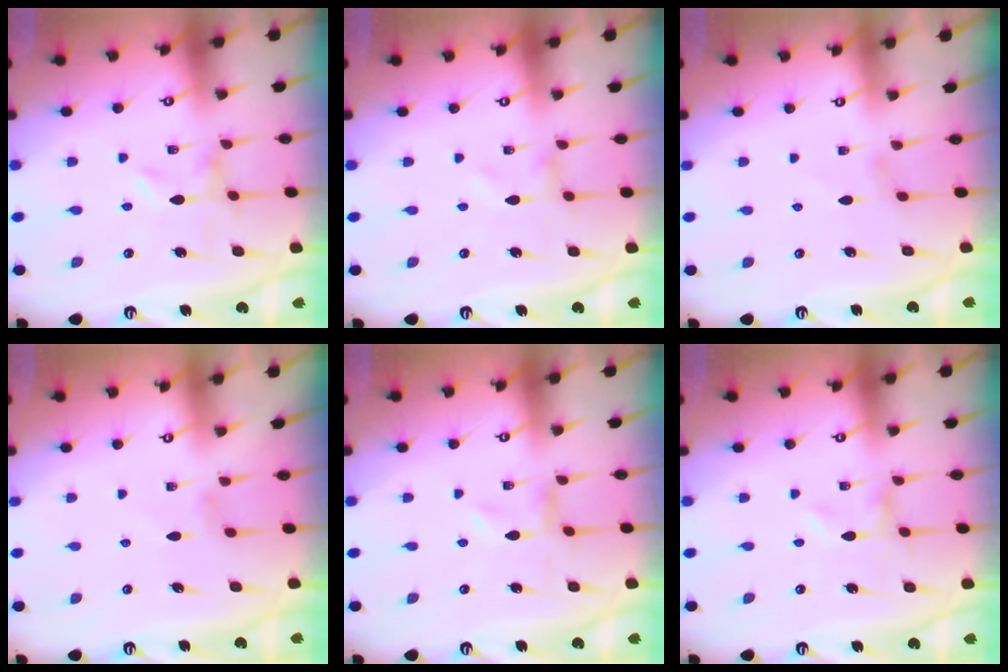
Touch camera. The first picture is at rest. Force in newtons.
{"total": 0.0}
{"total": 1.6, "press": 1.5, "slide": 0.4}
{"total": 2.1, "press": 2.0, "slide": 0.3}
{"total": 0.0}
{"total": 0.0}